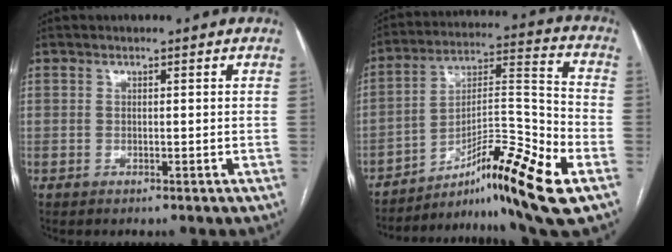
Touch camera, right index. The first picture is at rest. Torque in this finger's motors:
{"motor_torque": [1.13, -1.02, 0.20, 0.06]}